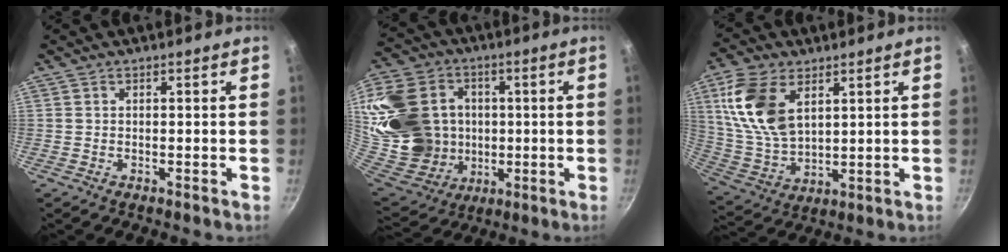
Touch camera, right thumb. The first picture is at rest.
{"total": 25.4, "force": [3.5, 21.3, 13.5], "torque": [-0.272, 0.010, 0.079]}
{"total": 15.4, "force": [5.8, 8.9, 11.2], "torque": [-0.210, -0.020, 0.125]}